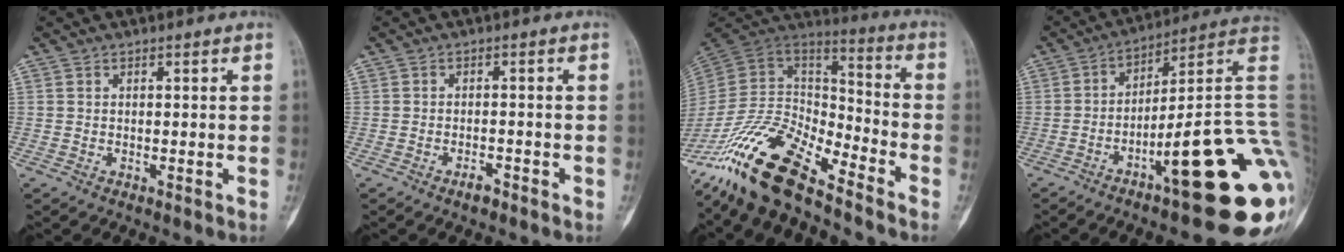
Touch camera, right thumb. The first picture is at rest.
{"total": 1.9, "force": [-1.4, 0.8, 1.0], "torque": [-0.018, 0.007, -0.024]}
{"total": 19.5, "force": [-14.8, 6.2, 11.1], "torque": [-0.195, 0.083, -0.281]}
{"total": 24.9, "force": [-7.9, 4.8, 23.1], "torque": [-0.248, 0.055, -0.108]}